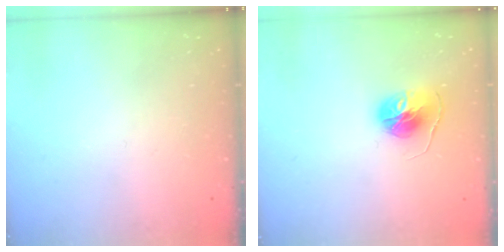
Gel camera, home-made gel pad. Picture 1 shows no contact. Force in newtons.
{"total": 7.7, "press": 7.6, "slide": 0.6}